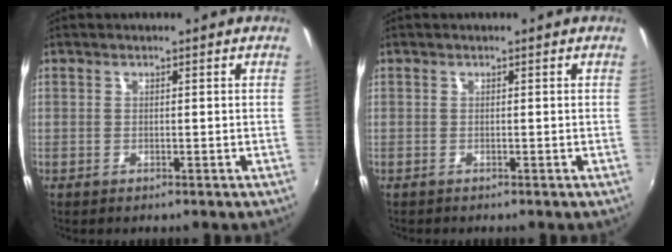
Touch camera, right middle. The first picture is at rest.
{"total": 0.0}